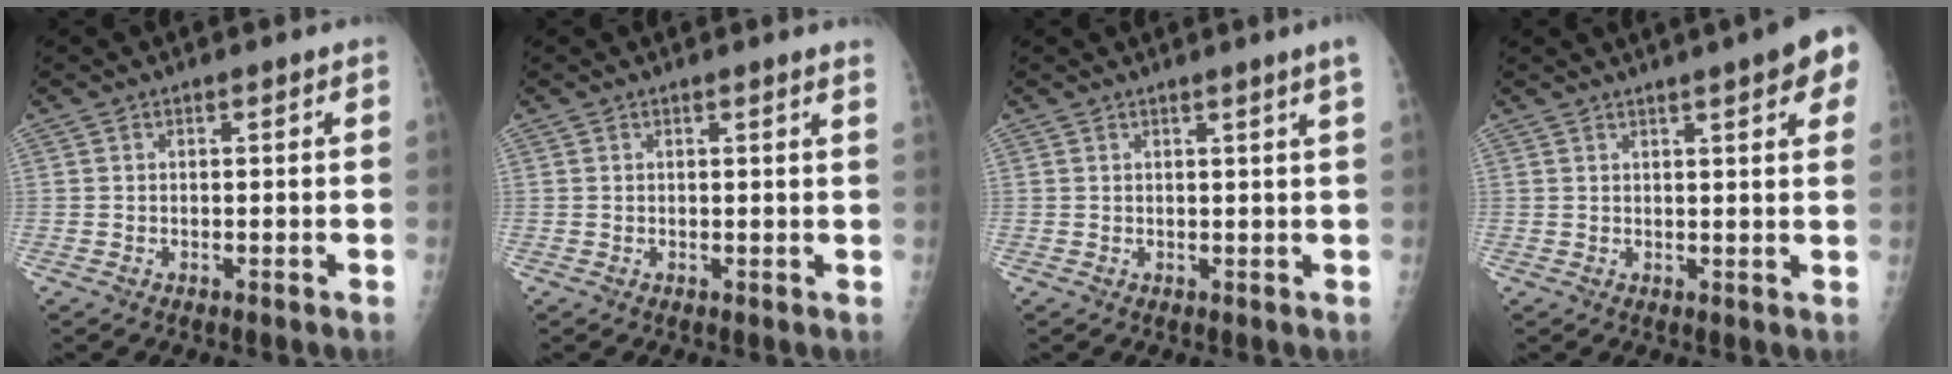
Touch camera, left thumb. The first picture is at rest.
{"total": 1.6, "force": [1.4, -0.3, 0.7], "torque": [-0.024, -0.010, 0.009]}
{"total": 2.6, "force": [1.5, -0.9, 1.8], "torque": [-0.026, -0.009, 0.025]}
{"total": 9.7, "force": [5.3, 1.9, 8.0], "torque": [-0.077, -0.004, 0.056]}